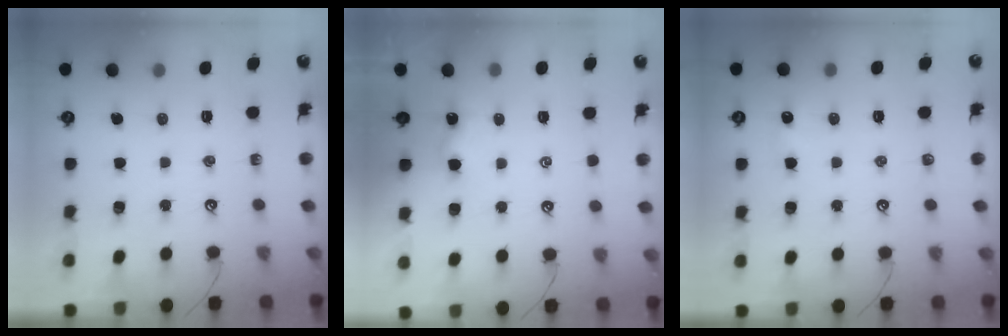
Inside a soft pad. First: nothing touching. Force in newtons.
{"total": 1.1, "press": 1.0, "slide": 0.5}
{"total": 2.6, "press": 2.6, "slide": 0.4}